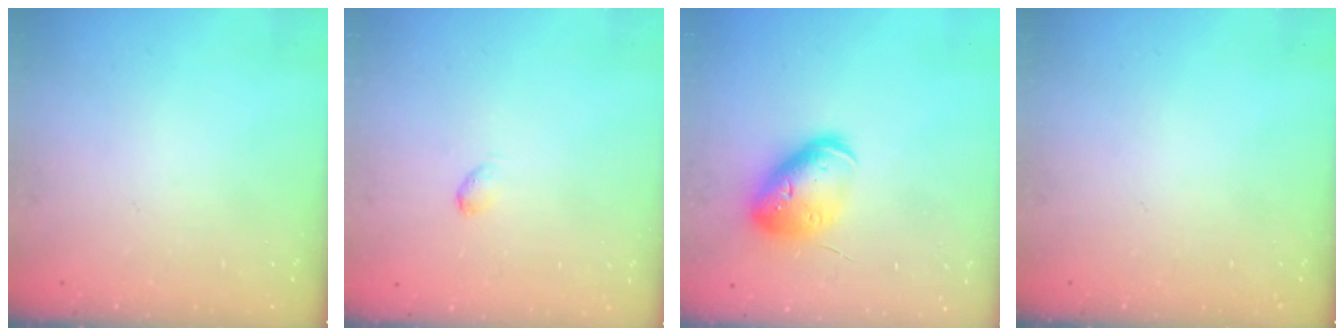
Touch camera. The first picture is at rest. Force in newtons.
{"total": 2.7, "press": 2.7, "slide": 0.5}
{"total": 13.2, "press": 13.1, "slide": 1.9}
{"total": 0.0}